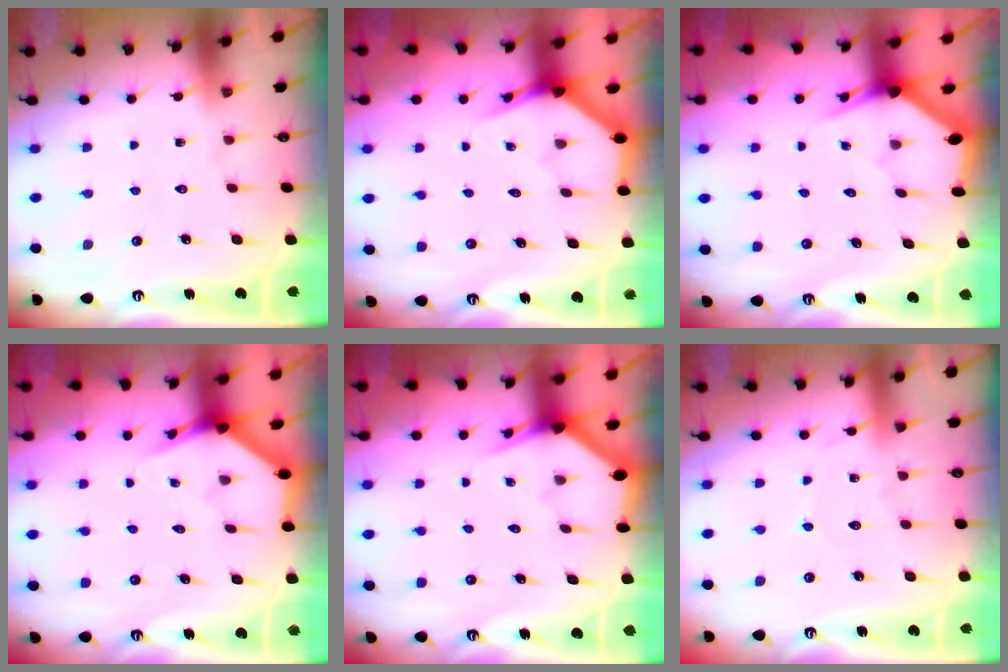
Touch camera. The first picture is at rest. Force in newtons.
{"total": 4.0, "press": 4.0, "slide": 0.2}
{"total": 3.0, "press": 3.0, "slide": 0.0}
{"total": 3.8, "press": 3.8, "slide": 0.4}
{"total": 2.8, "press": 2.8, "slide": 0.1}
{"total": 2.4, "press": 2.4, "slide": 0.3}